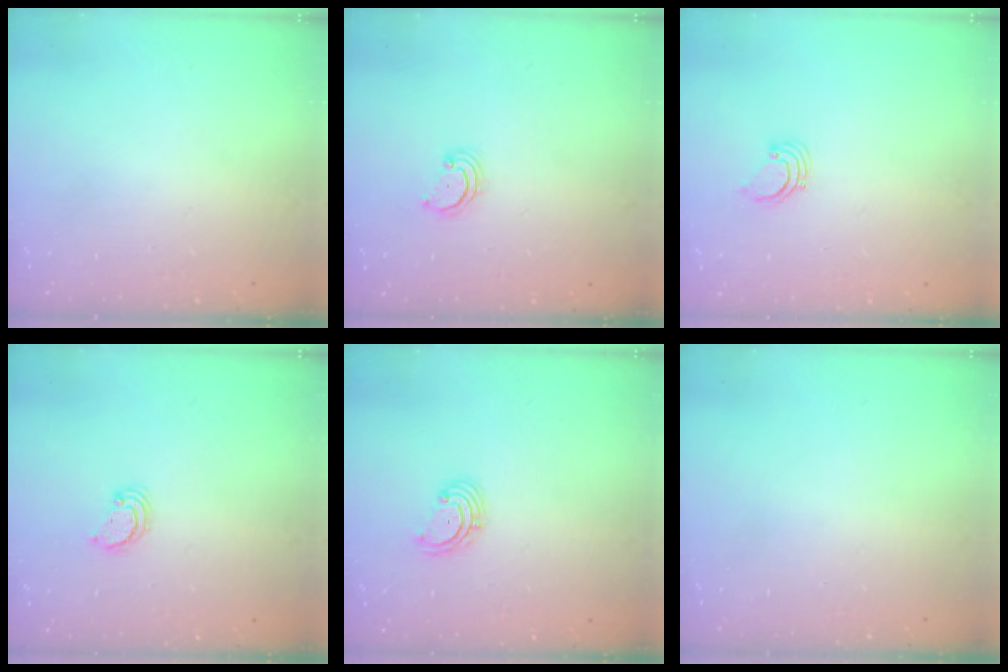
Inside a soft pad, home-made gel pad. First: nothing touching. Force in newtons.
{"total": 2.3, "press": 2.2, "slide": 0.2}
{"total": 2.2, "press": 2.2, "slide": 0.2}
{"total": 2.3, "press": 2.3, "slide": 0.2}
{"total": 2.7, "press": 2.7, "slide": 0.6}
{"total": 0.0}